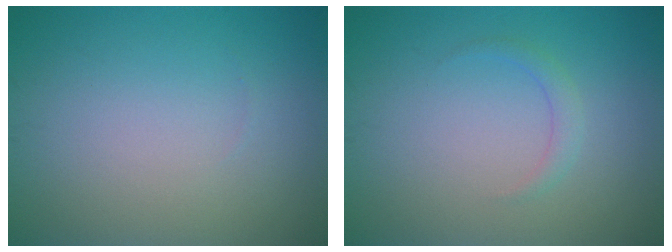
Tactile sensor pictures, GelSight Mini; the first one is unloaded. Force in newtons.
{"total": 0.8, "press": 0.8, "slide": 0.0}